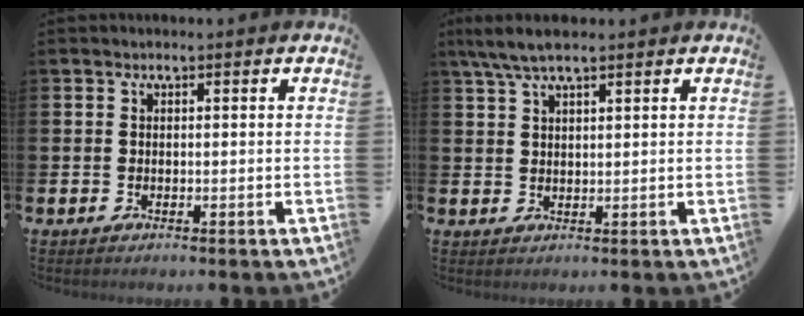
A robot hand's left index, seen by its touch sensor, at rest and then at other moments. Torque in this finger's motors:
{"motor_torque": [0.21, -0.21, 0.60, 0.14]}